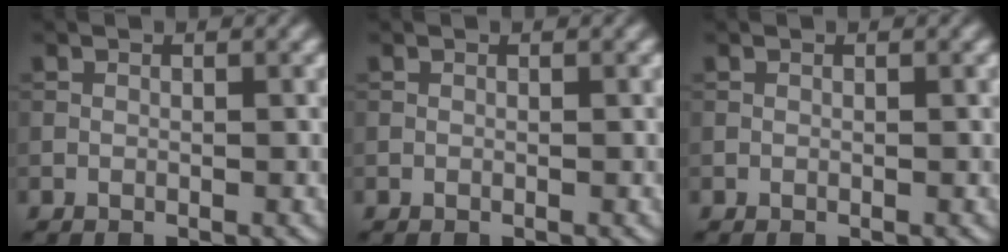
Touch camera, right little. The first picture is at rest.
{"total": 0.0}
{"total": 0.0}